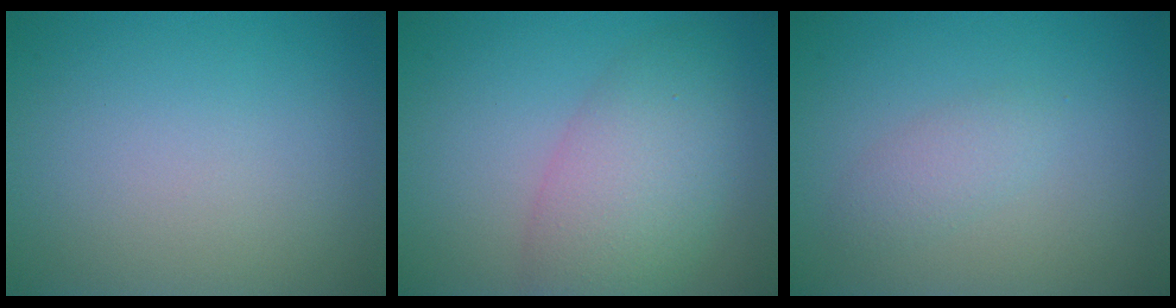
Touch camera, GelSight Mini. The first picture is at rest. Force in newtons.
{"total": 6.1, "press": 6.1, "slide": 0.2}
{"total": 1.7, "press": 1.6, "slide": 0.1}